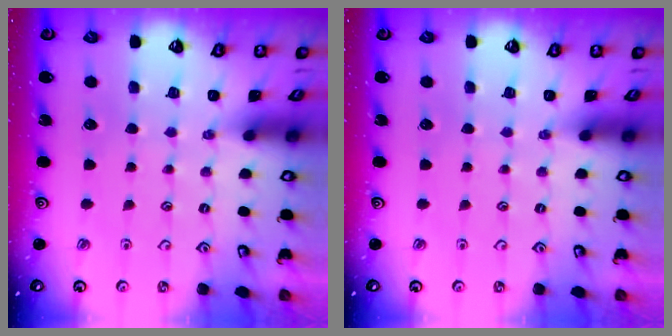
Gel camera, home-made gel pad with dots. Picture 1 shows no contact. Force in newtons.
{"total": 0.0}